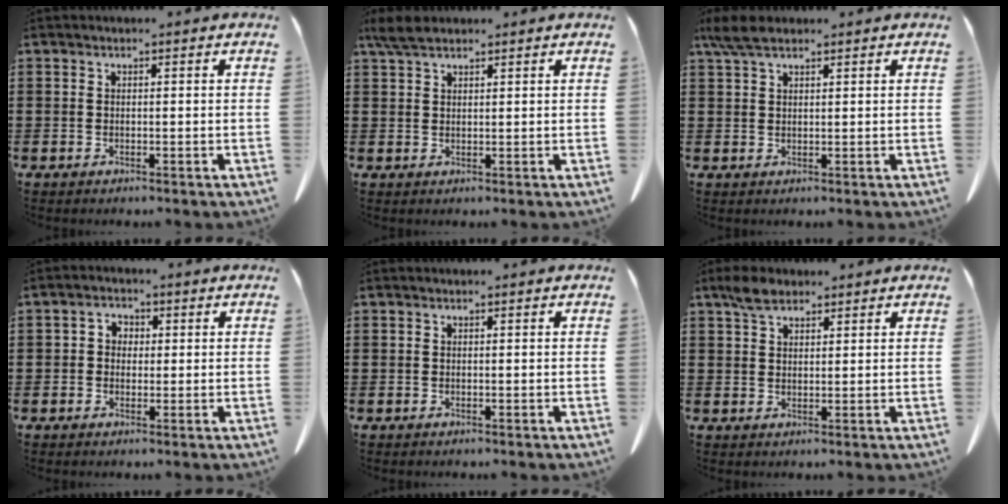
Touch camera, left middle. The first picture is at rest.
{"total": 3.2, "force": [2.3, 1.2, 1.9], "torque": [-0.043, 0.006, 0.043]}
{"total": 3.9, "force": [2.6, 1.3, 2.5], "torque": [-0.064, 0.001, 0.047]}
{"total": 2.0, "force": [-0.1, 1.7, 0.9], "torque": [-0.023, 0.011, -0.006]}
{"total": 0.0}
{"total": 3.5, "force": [2.6, 1.7, 1.8], "torque": [-0.042, 0.006, 0.048]}